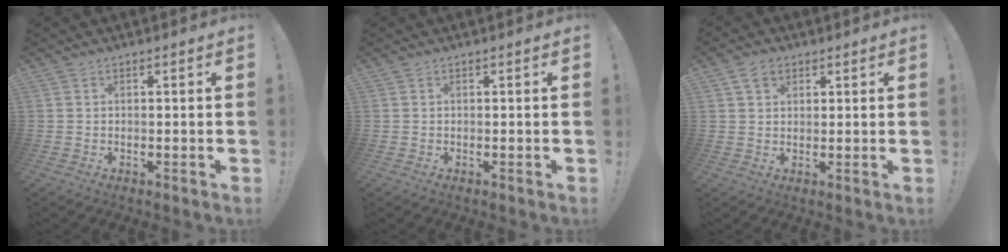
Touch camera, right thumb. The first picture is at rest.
{"total": 0.0}
{"total": 4.6, "force": [2.5, 3.2, 2.2], "torque": [-0.037, -0.002, 0.047]}